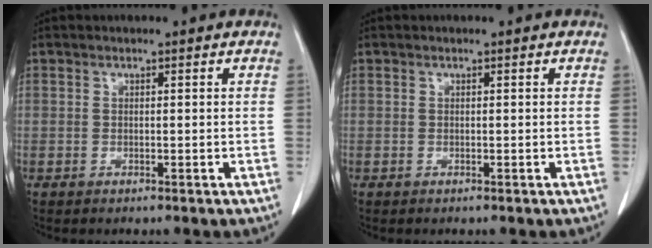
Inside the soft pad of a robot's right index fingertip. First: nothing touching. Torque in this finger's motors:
{"motor_torque": [0.00, 0.00, 0.00, 0.00]}